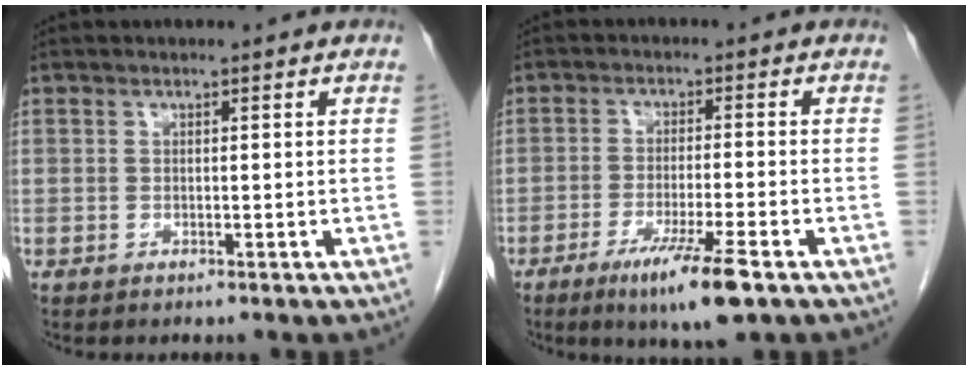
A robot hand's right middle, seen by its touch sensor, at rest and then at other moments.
{"total": 8.3, "force": [-4.9, 0.1, 6.8], "torque": [-0.120, -0.021, -0.081]}